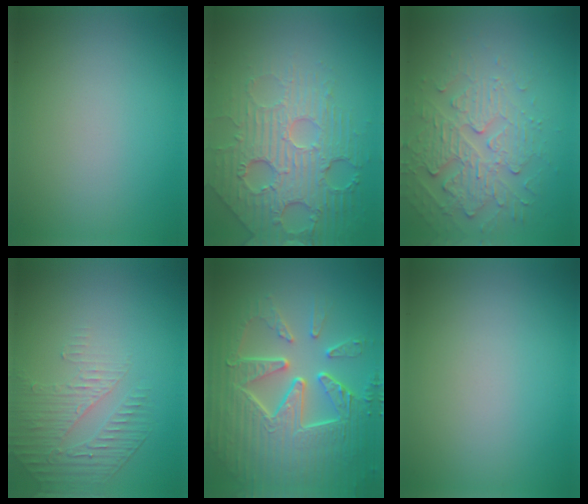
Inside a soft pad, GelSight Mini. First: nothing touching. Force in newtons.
{"total": 6.8, "press": 5.2, "slide": 4.3}
{"total": 3.9, "press": 3.5, "slide": 1.8}
{"total": 1.9, "press": 1.3, "slide": 1.3}
{"total": 9.6, "press": 6.5, "slide": 7.1}
{"total": 0.0}